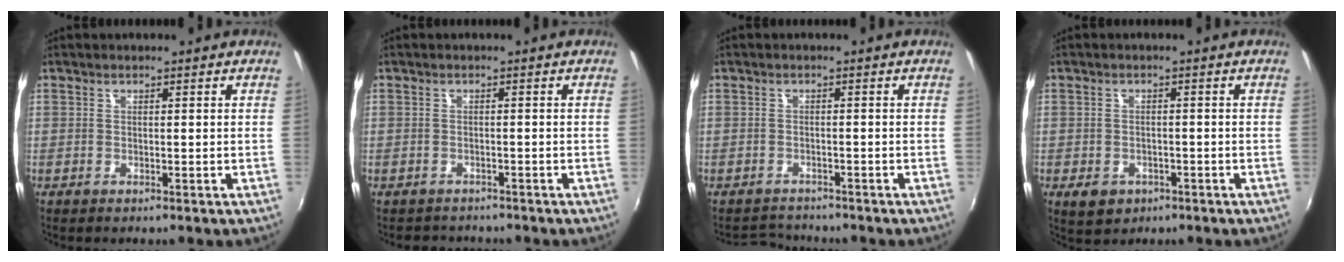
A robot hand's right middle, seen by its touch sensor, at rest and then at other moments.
{"total": 3.2, "force": [-2.9, 1.4, 0.2], "torque": [-0.012, -0.007, -0.045]}
{"total": 3.1, "force": [-2.9, 1.0, -0.4], "torque": [-0.007, 0.004, -0.054]}
{"total": 4.5, "force": [-2.2, 3.3, 2.0], "torque": [-0.047, -0.006, -0.028]}